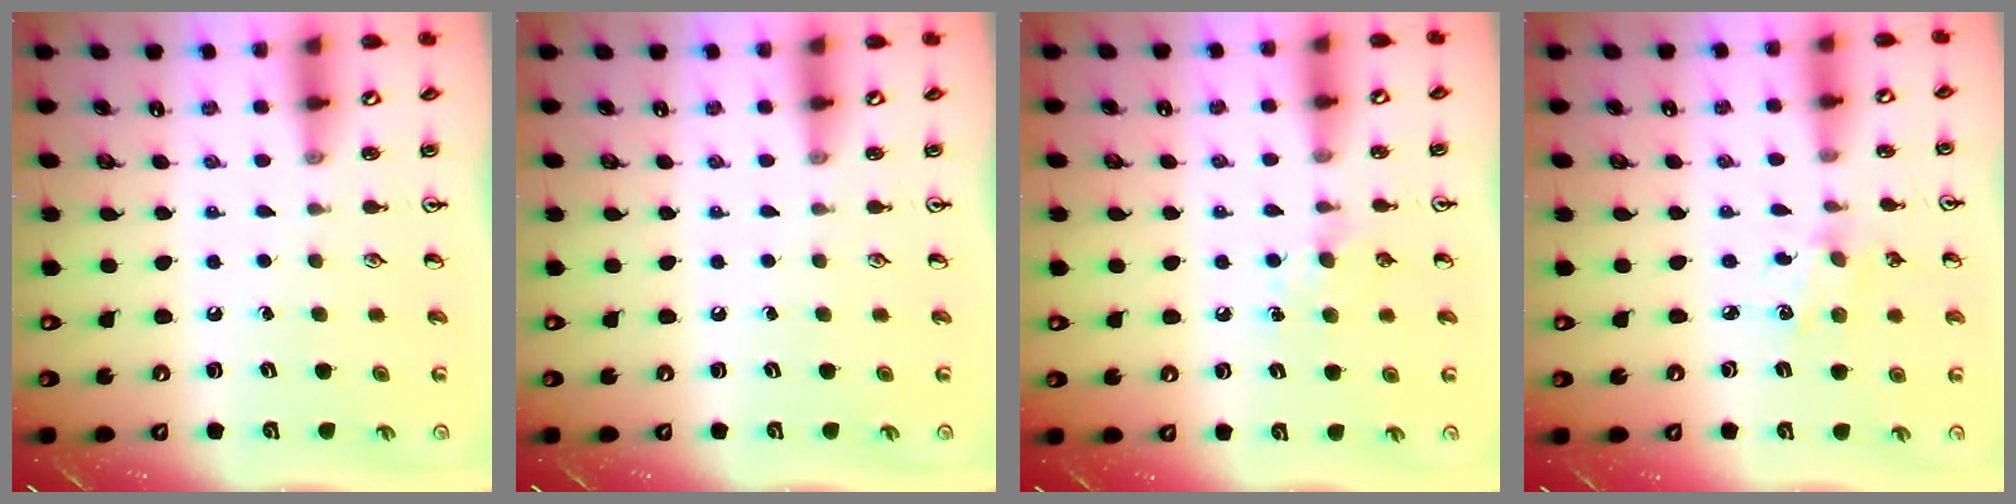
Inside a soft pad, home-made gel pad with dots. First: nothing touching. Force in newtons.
{"total": 0.0}
{"total": 7.3, "press": 7.2, "slide": 1.0}
{"total": 2.9, "press": 2.8, "slide": 0.8}